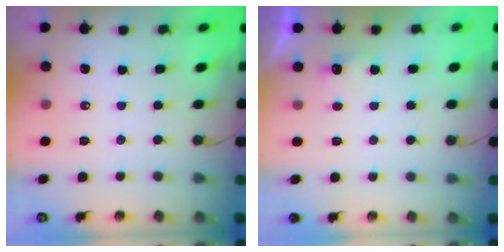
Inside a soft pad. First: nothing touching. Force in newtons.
{"total": 5.2, "press": 5.1, "slide": 0.8}